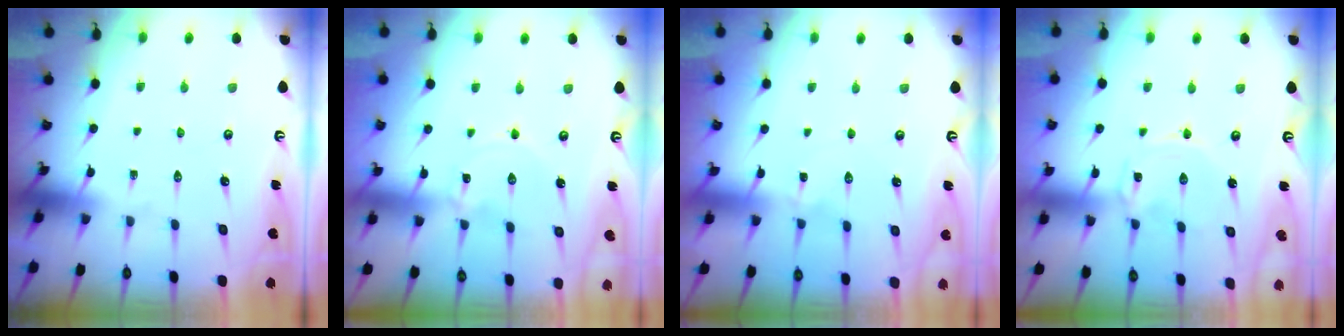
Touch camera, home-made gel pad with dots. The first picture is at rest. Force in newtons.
{"total": 0.0}
{"total": 1.8, "press": 1.7, "slide": 0.3}
{"total": 0.8, "press": 0.8, "slide": 0.3}